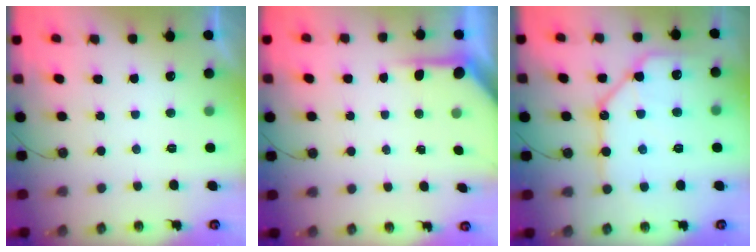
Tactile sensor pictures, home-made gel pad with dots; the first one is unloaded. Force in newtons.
{"total": 5.1, "press": 5.1, "slide": 0.3}
{"total": 15.5, "press": 15.4, "slide": 1.8}